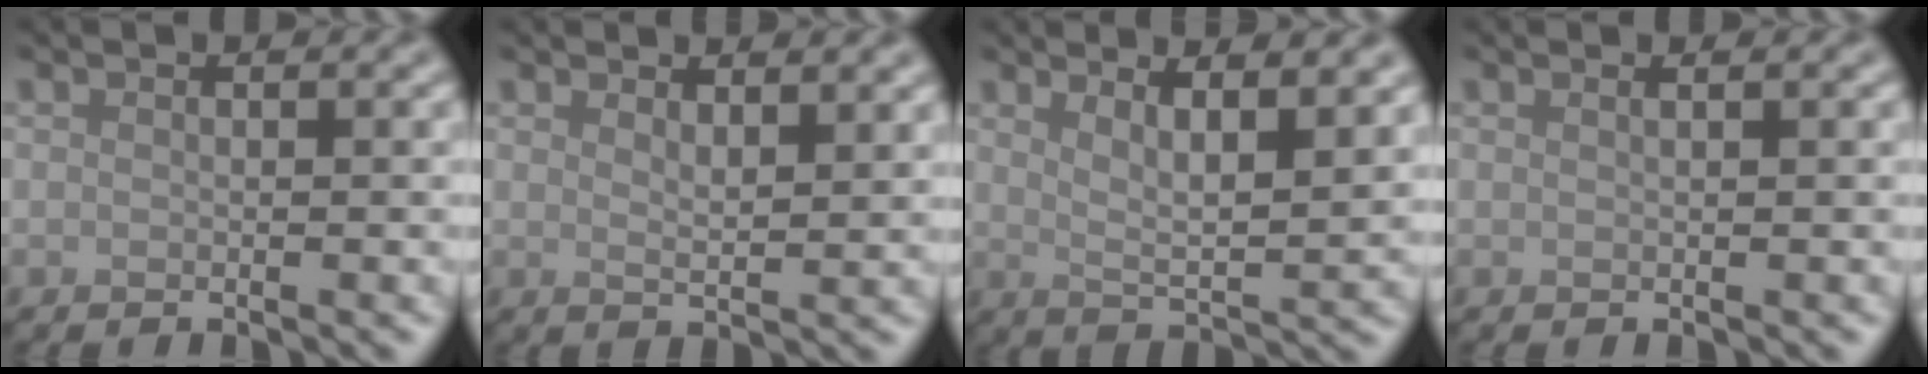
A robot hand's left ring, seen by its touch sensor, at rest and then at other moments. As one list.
[{"total": 2.1, "force": [1.6, 0.5, 1.3], "torque": [-0.017, -0.004, 0.027]}, {"total": 5.4, "force": [3.0, 1.5, 4.3], "torque": [-0.062, -0.005, 0.053]}, {"total": 0.9, "force": [0.6, 0.4, 0.6], "torque": [-0.002, -0.001, 0.000]}]